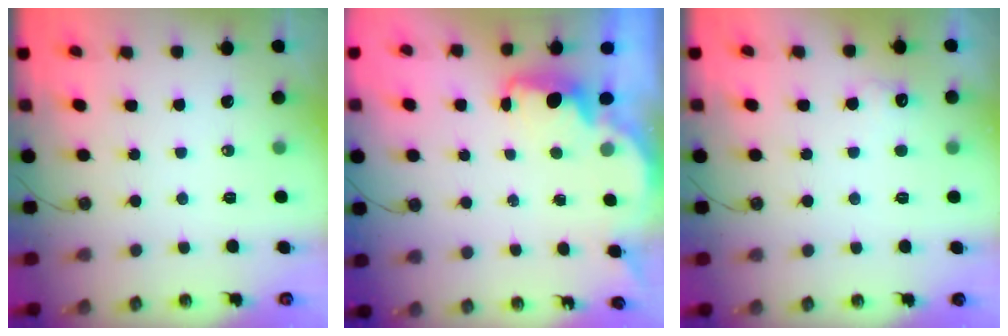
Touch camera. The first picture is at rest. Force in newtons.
{"total": 1.8, "press": 1.6, "slide": 0.7}
{"total": 6.3, "press": 6.2, "slide": 1.3}